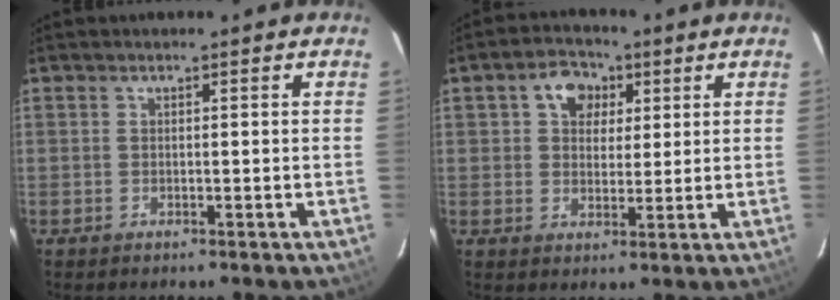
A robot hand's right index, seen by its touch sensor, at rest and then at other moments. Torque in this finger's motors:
{"motor_torque": [0.14, 0.10, 0.09, 0.06]}